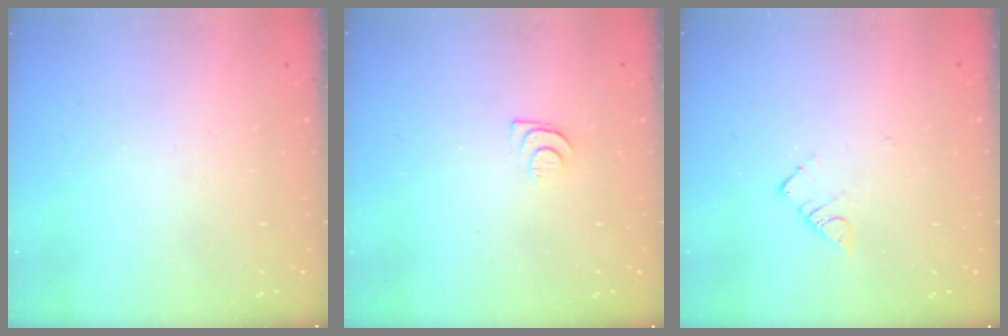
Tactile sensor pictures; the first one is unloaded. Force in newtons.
{"total": 4.8, "press": 4.7, "slide": 0.6}
{"total": 3.6, "press": 3.6, "slide": 0.3}